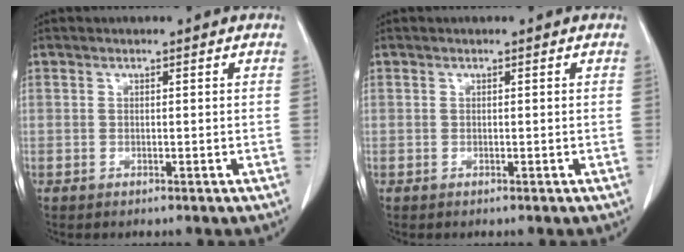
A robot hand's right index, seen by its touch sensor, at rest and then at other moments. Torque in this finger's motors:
{"motor_torque": [-0.03, 0.03, 0.00, 0.00]}